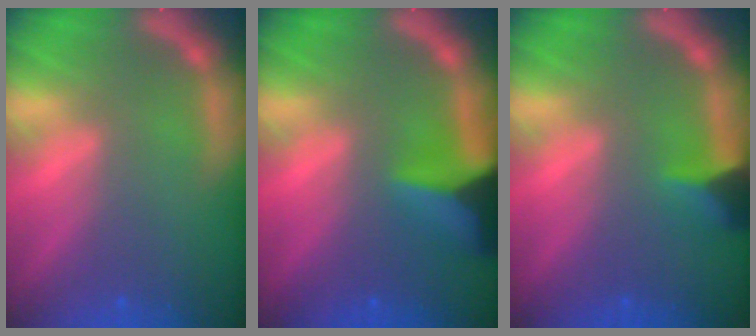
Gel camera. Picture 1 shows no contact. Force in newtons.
{"total": 7.0}
{"total": 2.9}